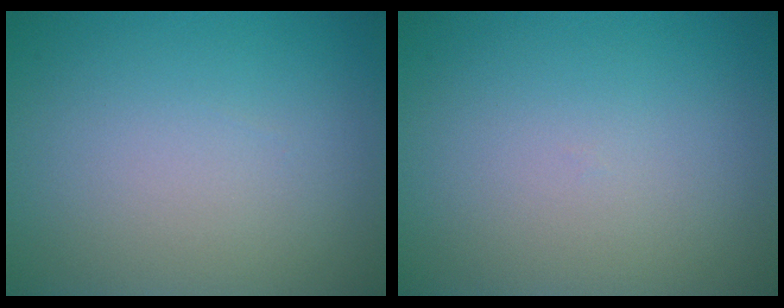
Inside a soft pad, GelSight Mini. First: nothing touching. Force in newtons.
{"total": 0.0}